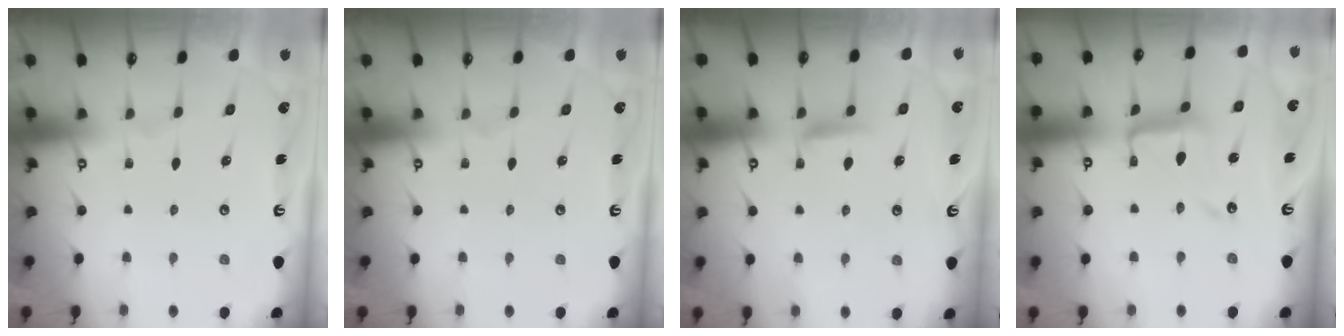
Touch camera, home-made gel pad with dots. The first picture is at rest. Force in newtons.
{"total": 0.0}
{"total": 5.4, "press": 5.3, "slide": 0.6}
{"total": 12.9, "press": 12.8, "slide": 1.2}